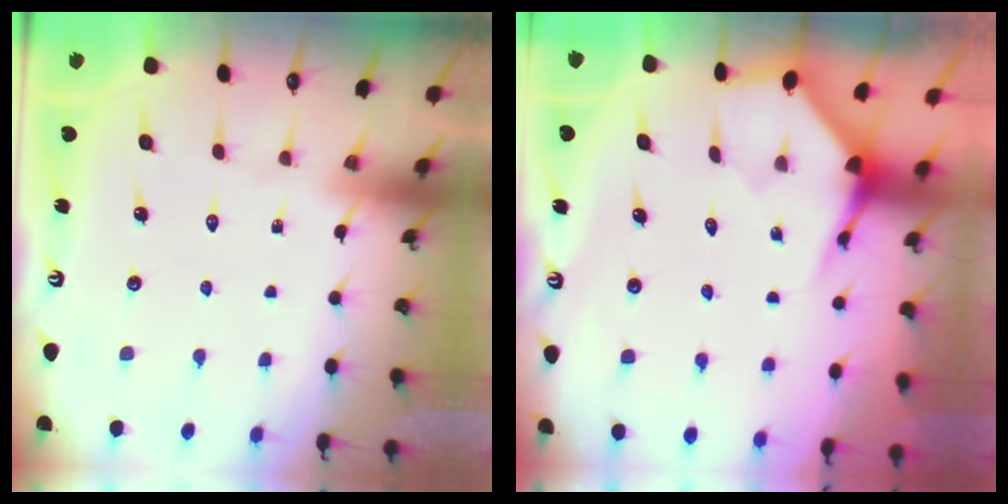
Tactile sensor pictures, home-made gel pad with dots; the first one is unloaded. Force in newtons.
{"total": 3.9, "press": 3.9, "slide": 0.3}